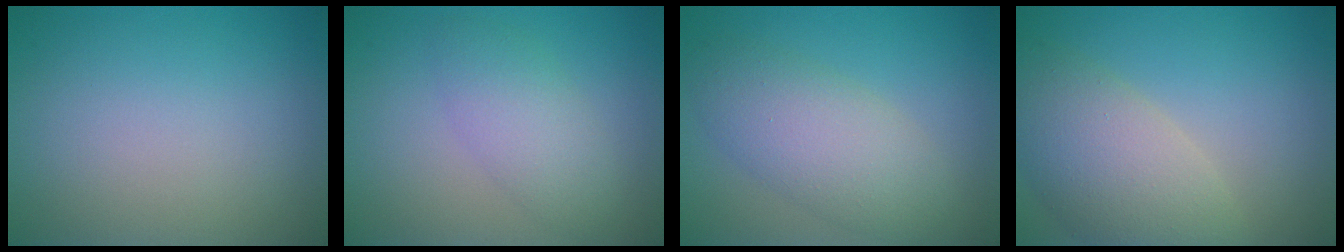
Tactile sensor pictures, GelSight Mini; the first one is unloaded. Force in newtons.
{"total": 3.4, "press": 3.4, "slide": 0.0}
{"total": 5.3, "press": 5.3, "slide": 0.2}
{"total": 6.9, "press": 6.9, "slide": 0.9}